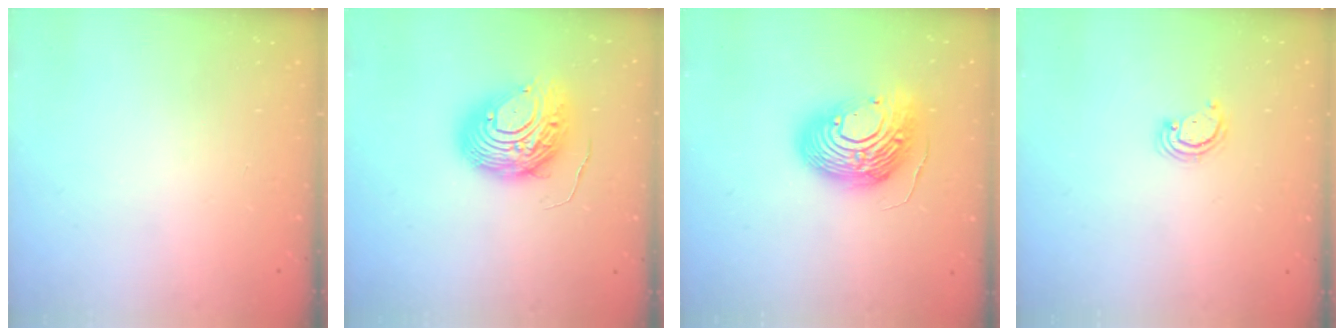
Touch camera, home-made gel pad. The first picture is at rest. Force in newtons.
{"total": 11.8, "press": 11.8, "slide": 1.3}
{"total": 17.0, "press": 16.9, "slide": 1.5}
{"total": 2.9, "press": 2.8, "slide": 0.3}